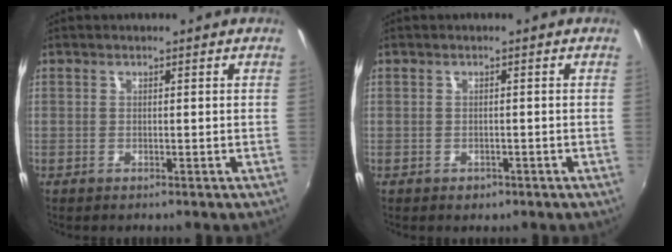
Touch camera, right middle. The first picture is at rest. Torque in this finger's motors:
{"motor_torque": [0.30, -0.45, 0.05, 0.02]}